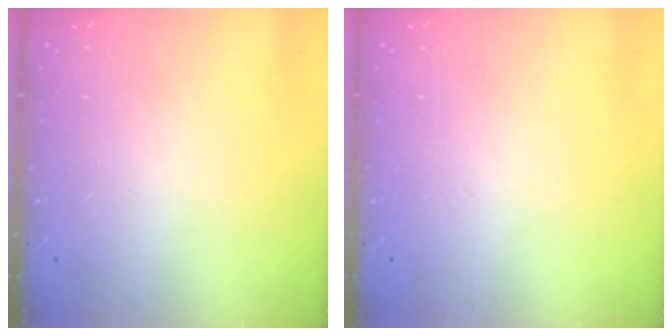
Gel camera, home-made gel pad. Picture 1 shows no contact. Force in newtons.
{"total": 0.0}